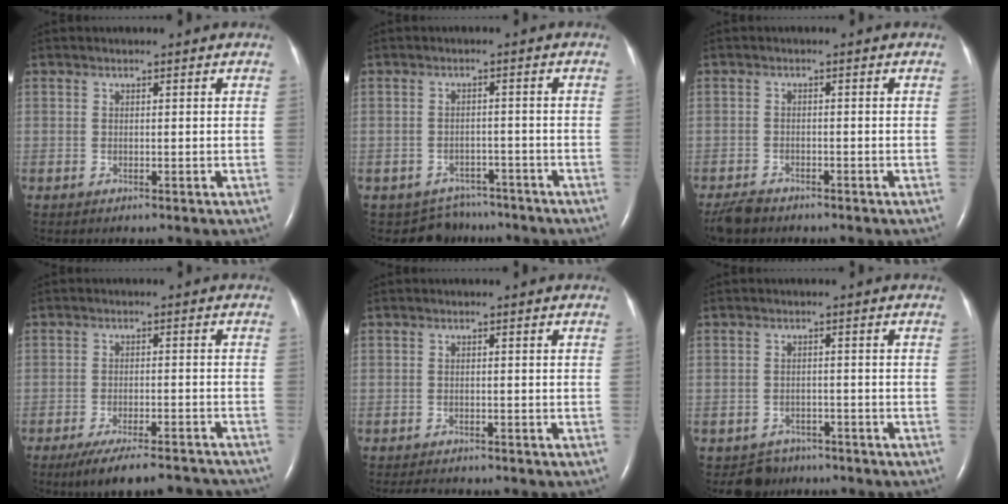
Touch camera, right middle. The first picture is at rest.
{"total": 5.9, "force": [-5.1, 2.7, -1.1], "torque": [0.018, 0.020, -0.067]}
{"total": 3.3, "force": [-2.9, 1.2, 1.0], "torque": [-0.026, -0.007, -0.051]}
{"total": 13.7, "force": [-12.2, 2.4, 5.7], "torque": [-0.085, -0.003, -0.167]}
{"total": 3.0, "force": [-2.7, 0.8, 0.8], "torque": [-0.015, -0.009, -0.040]}
{"total": 3.5, "force": [-2.8, 2.0, -0.5], "torque": [0.002, 0.007, -0.042]}